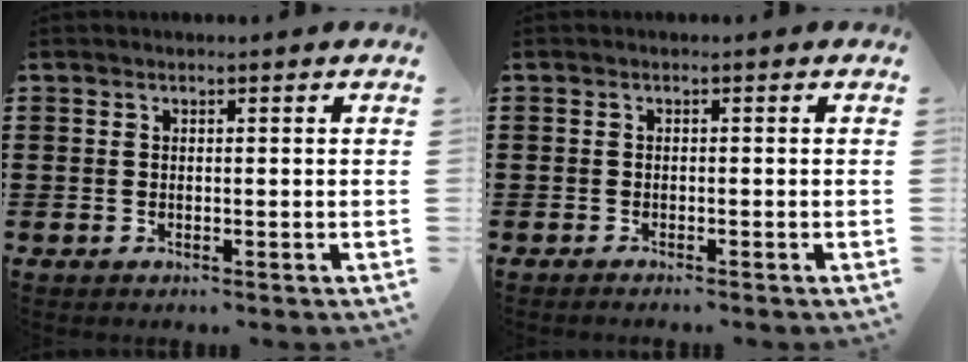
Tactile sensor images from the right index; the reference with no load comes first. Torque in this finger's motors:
{"motor_torque": [0.74, 1.40, 0.00, 0.00]}